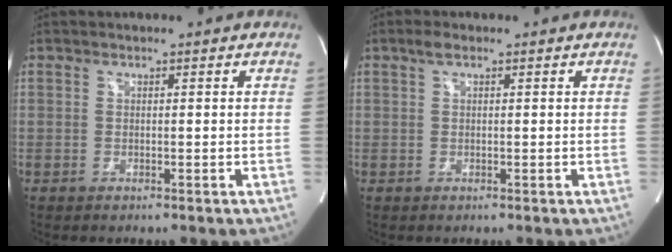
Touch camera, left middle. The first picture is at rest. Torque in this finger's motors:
{"motor_torque": [0.44, -0.06, 0.13, 0.02]}